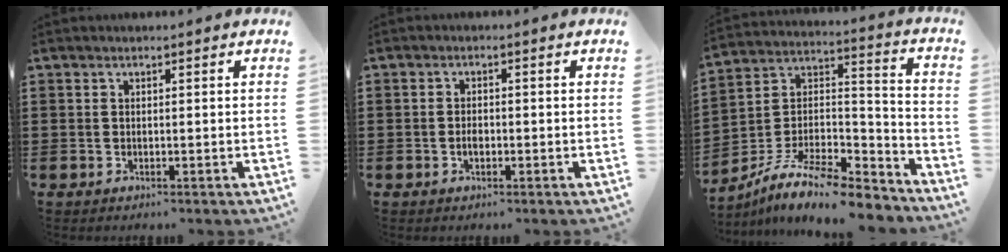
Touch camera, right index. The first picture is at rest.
{"total": 1.6, "force": [-0.6, 0.7, 1.3], "torque": [-0.026, -0.002, -0.010]}
{"total": 11.0, "force": [-8.8, 3.1, 5.9], "torque": [-0.109, 0.020, -0.170]}